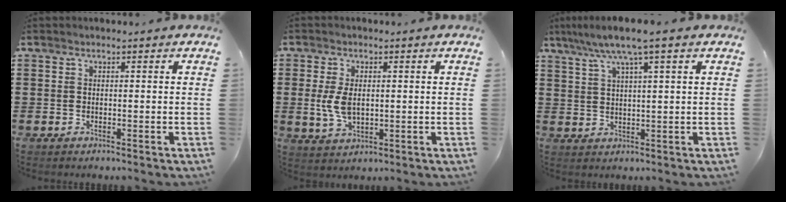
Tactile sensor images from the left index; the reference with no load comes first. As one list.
[{"total": 5.3, "force": [0.4, 3.1, 4.3], "torque": [-0.109, 0.002, 0.002]}, {"total": 5.9, "force": [3.7, 0.1, 4.7], "torque": [-0.099, -0.002, 0.061]}]